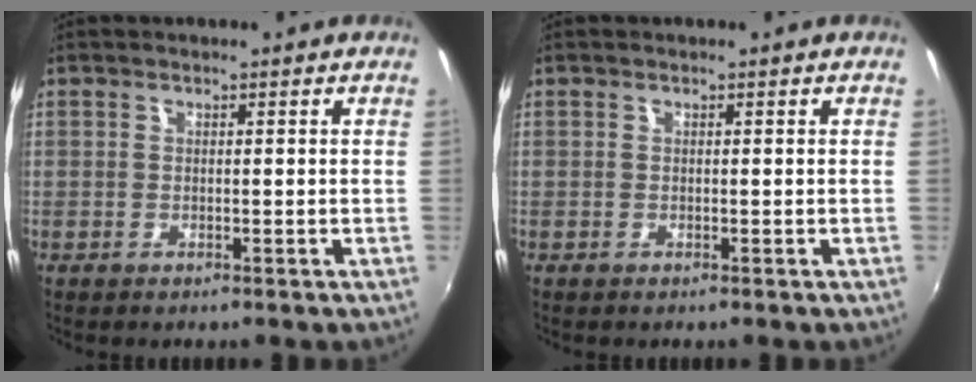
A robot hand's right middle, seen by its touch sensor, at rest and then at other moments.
{"total": 0.0}